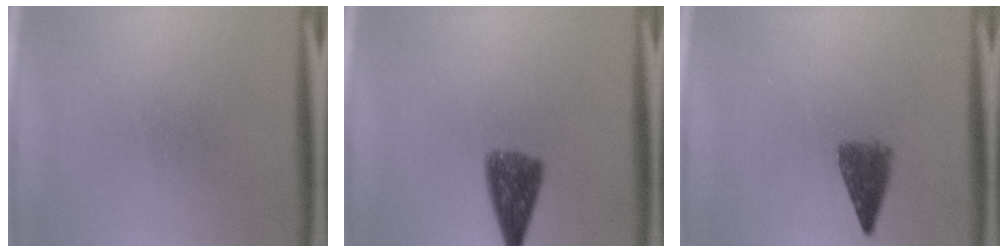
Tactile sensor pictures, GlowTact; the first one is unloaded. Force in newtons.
{"total": 6.3}
{"total": 3.9}